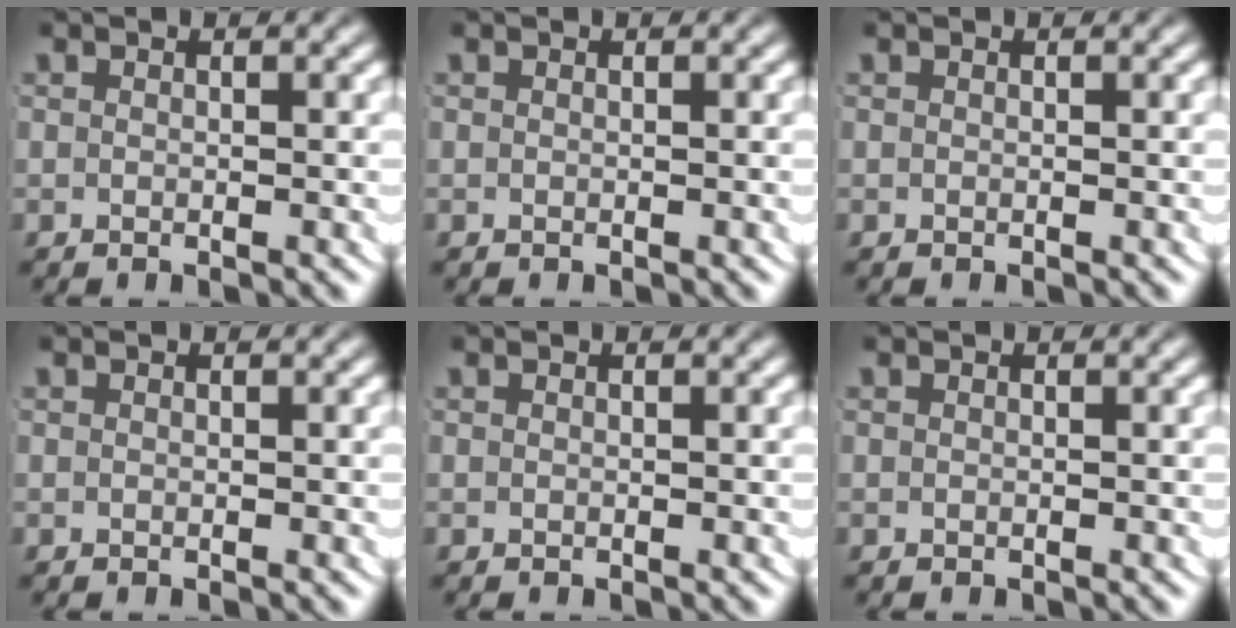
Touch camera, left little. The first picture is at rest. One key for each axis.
{"total": 0.0}
{"total": 0.0}
{"total": 0.0}
{"total": 0.0}
{"total": 0.0}